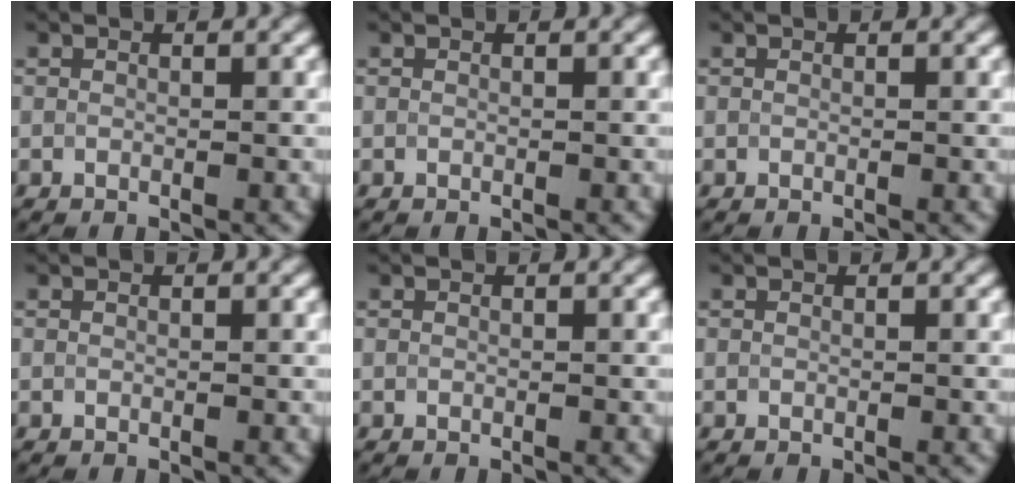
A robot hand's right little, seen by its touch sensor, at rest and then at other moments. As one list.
[{"total": 0.0}, {"total": 0.0}, {"total": 0.0}, {"total": 0.0}, {"total": 0.0}]